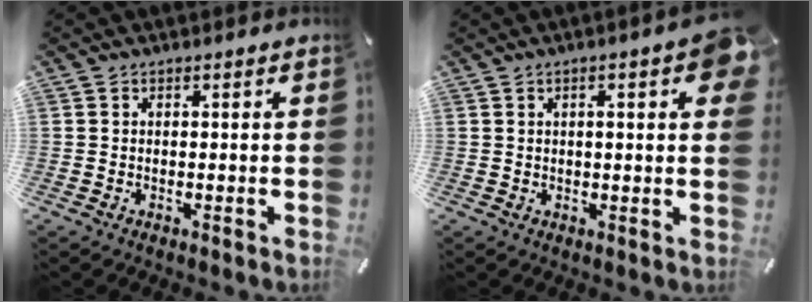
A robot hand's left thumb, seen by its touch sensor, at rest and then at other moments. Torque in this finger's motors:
{"motor_torque": [0.63, 0.80, 1.57, -1.21, 0.09]}